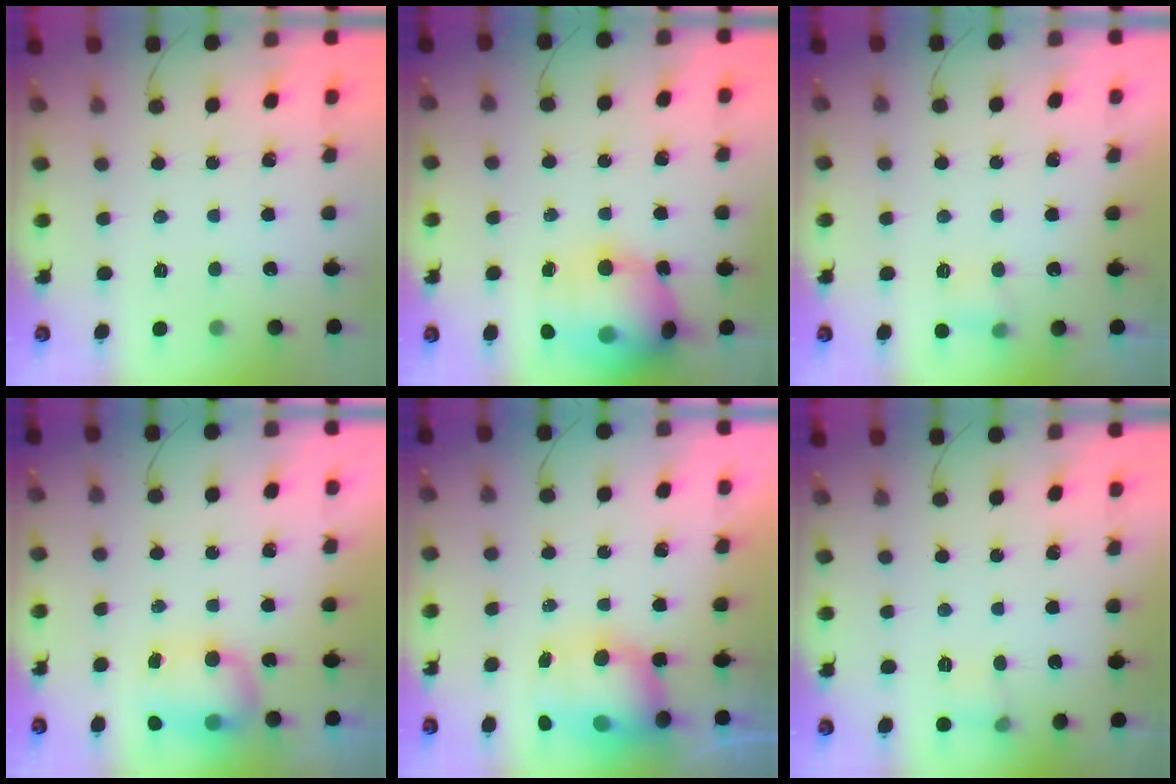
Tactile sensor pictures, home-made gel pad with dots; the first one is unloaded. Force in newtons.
{"total": 18.9, "press": 18.7, "slide": 3.1}
{"total": 4.1, "press": 3.9, "slide": 1.3}
{"total": 7.4, "press": 7.3, "slide": 1.1}
{"total": 9.9, "press": 9.7, "slide": 2.0}
{"total": 5.1, "press": 4.8, "slide": 1.6}